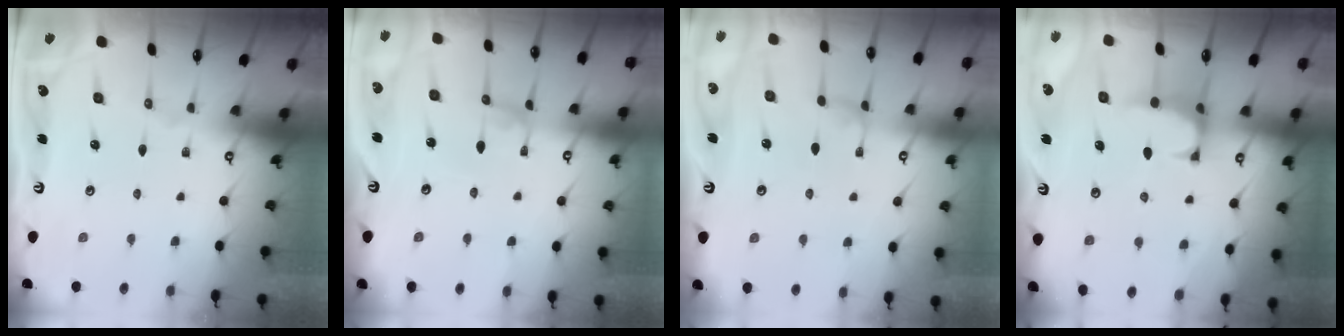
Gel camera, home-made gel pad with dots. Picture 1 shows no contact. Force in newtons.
{"total": 1.6, "press": 1.6, "slide": 0.1}
{"total": 2.4, "press": 2.4, "slide": 0.3}
{"total": 1.4, "press": 1.3, "slide": 0.5}